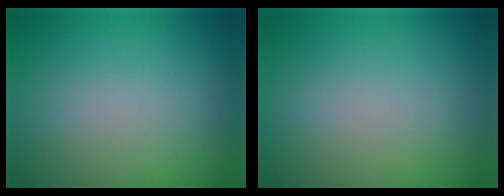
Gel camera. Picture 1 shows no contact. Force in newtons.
{"total": 0.0}